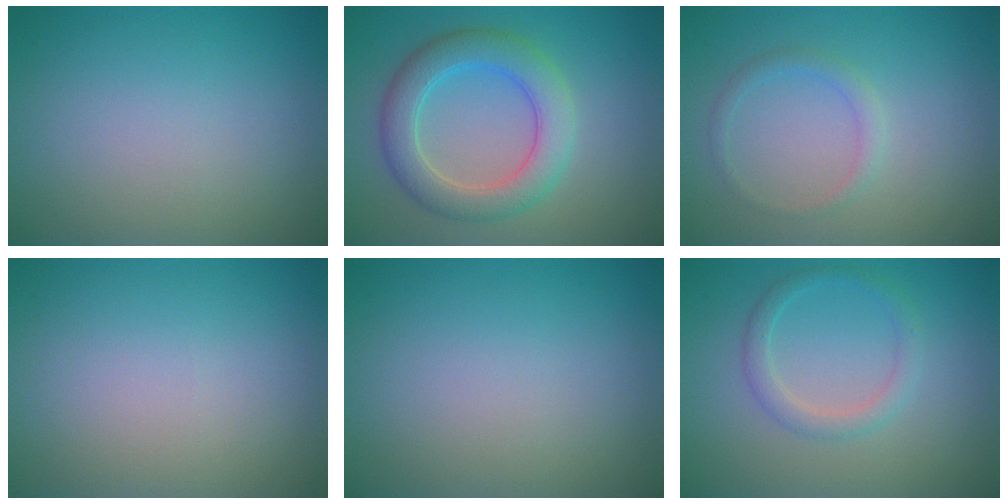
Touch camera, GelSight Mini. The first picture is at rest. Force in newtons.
{"total": 5.3, "press": 5.3, "slide": 0.1}
{"total": 1.2, "press": 1.2, "slide": 0.0}
{"total": 0.0}
{"total": 0.0}
{"total": 2.0, "press": 2.0, "slide": 0.1}